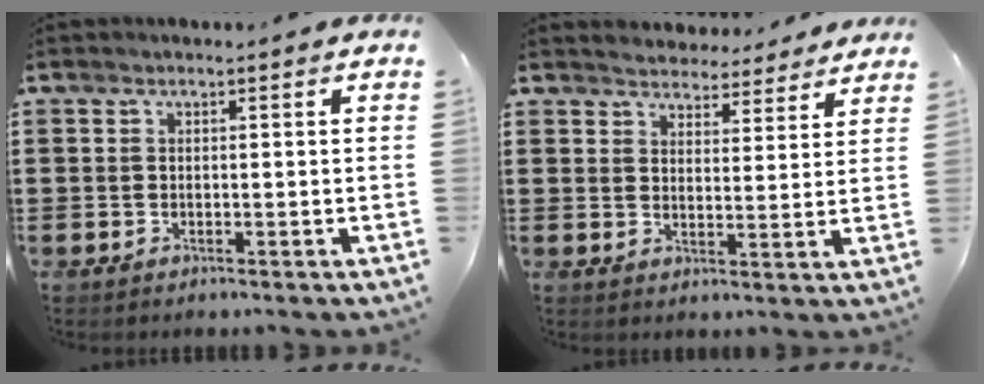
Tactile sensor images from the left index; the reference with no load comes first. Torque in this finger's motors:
{"motor_torque": [0.93, -0.96, 0.19, 0.08]}